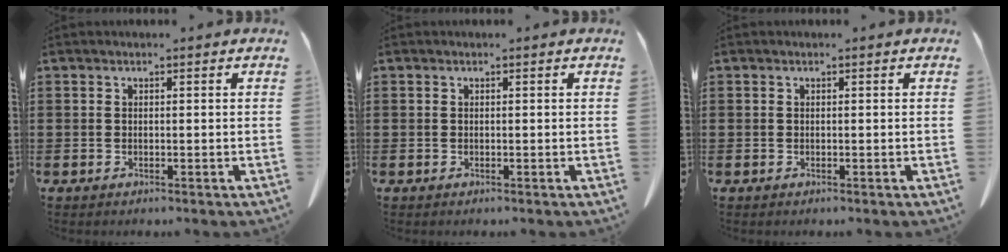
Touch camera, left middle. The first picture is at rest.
{"total": 0.0}
{"total": 0.0}